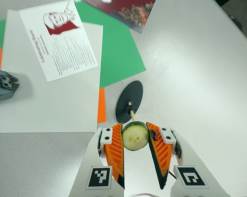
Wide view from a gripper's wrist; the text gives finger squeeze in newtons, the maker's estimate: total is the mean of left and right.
{"total": 12.0, "left": 12.7, "right": 11.4}